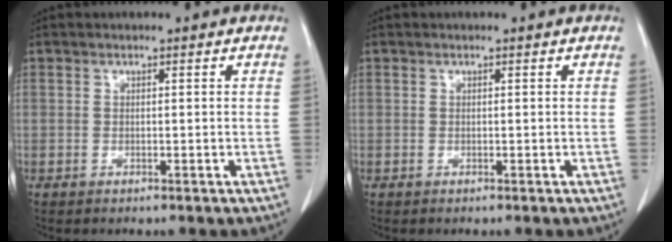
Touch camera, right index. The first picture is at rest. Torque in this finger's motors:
{"motor_torque": [-0.02, 0.01, 0.00, 0.00]}